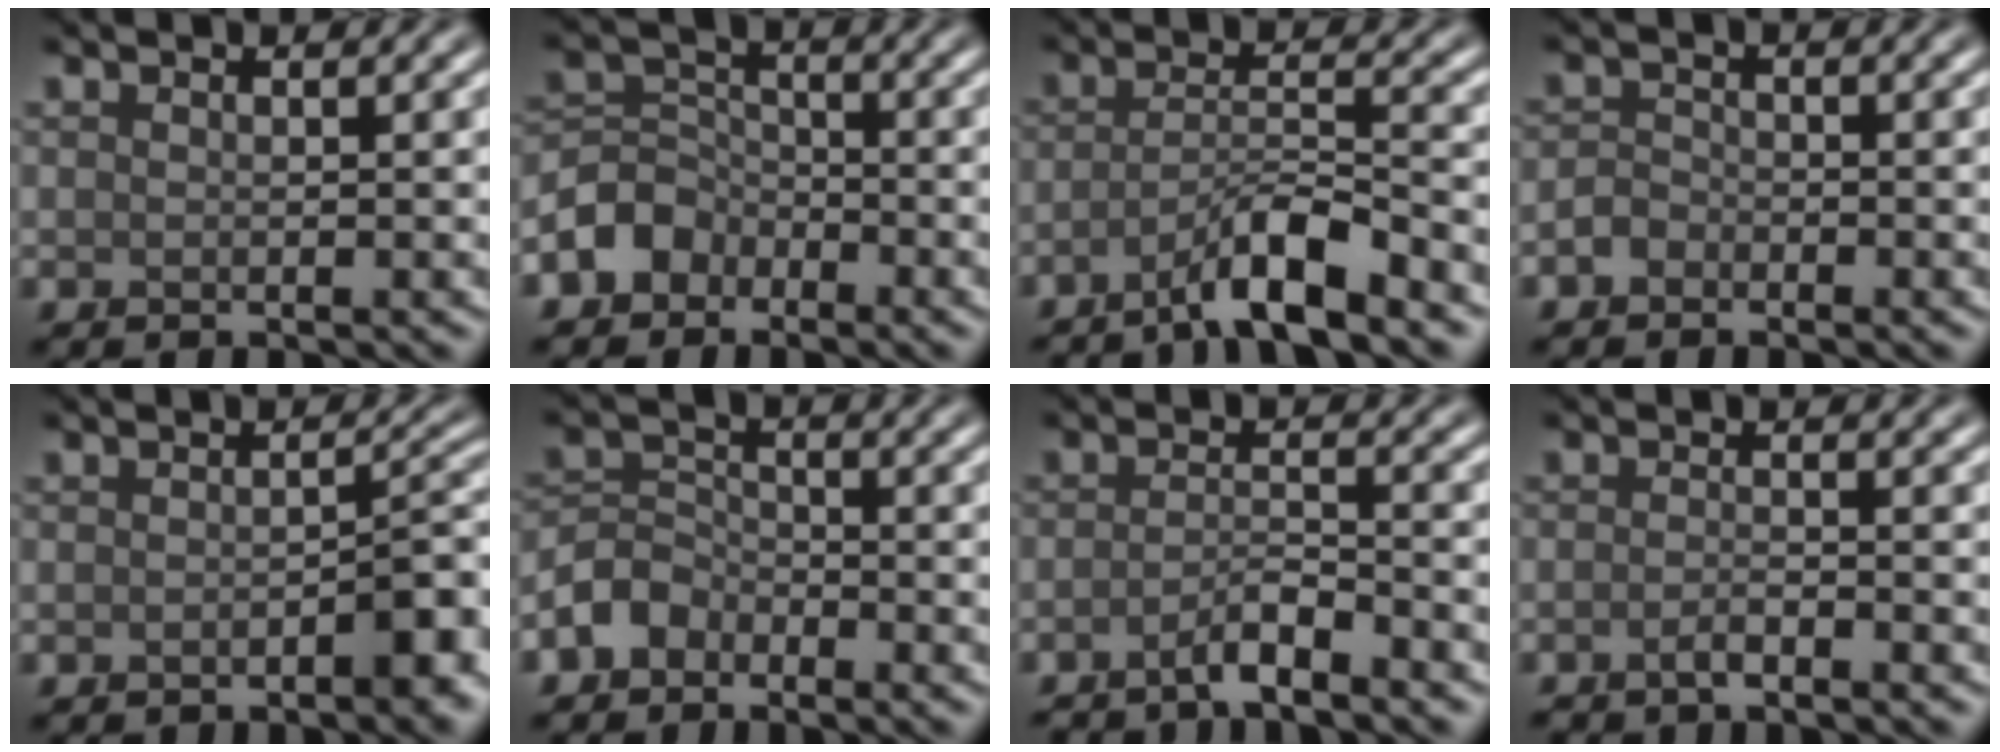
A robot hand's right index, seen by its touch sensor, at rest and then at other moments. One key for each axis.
{"total": 3.6, "fx": -2.4, "fy": 2.6, "fz": 0.8, "tx": -0.015, "ty": 0.006, "tz": -0.058}
{"total": 4.7, "fx": -3.5, "fy": 0.4, "fz": 3.1, "tx": -0.054, "ty": 0.007, "tz": -0.074}
{"total": 1.6, "fx": -1.2, "fy": 0.9, "fz": 0.4, "tx": -0.006, "ty": 0.003, "tz": -0.028}
{"total": 3.3, "fx": -1.9, "fy": 1.1, "fz": 2.5, "tx": -0.030, "ty": 0.007, "tz": -0.031}
{"total": 3.0, "fx": -2.3, "fy": 1.8, "fz": 0.7, "tx": -0.013, "ty": 0.009, "tz": -0.056}
{"total": 2.6, "fx": -2.3, "fy": 0.2, "fz": 1.3, "tx": -0.024, "ty": 0.005, "tz": -0.048}
{"total": 1.4, "fx": -1.2, "fy": 0.1, "fz": 0.7, "tx": -0.016, "ty": 0.000, "tz": -0.026}